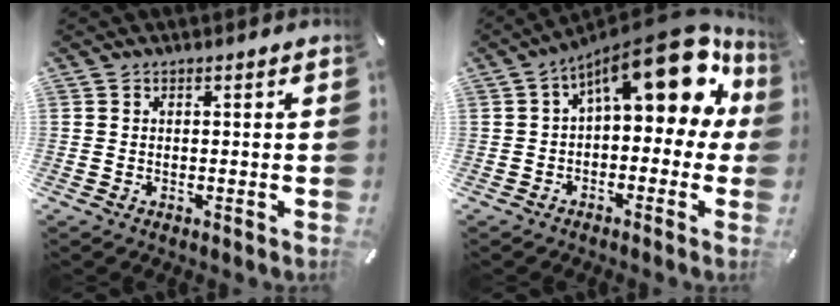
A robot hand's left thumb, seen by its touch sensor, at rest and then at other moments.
{"total": 18.5, "force": [8.1, 8.1, 14.6], "torque": [-0.207, -0.056, 0.134]}